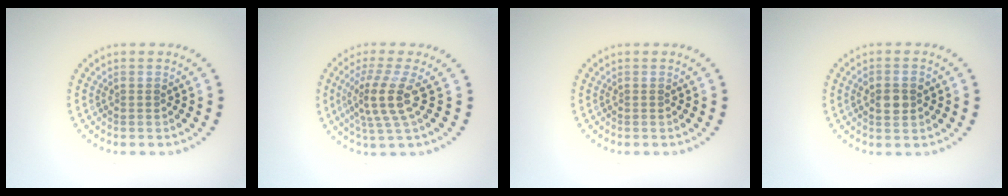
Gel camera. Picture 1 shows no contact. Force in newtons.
{"total": 3.8, "press": 2.9, "slide": 2.4}
{"total": 0.0}
{"total": 2.3, "press": 2.3, "slide": 0.3}